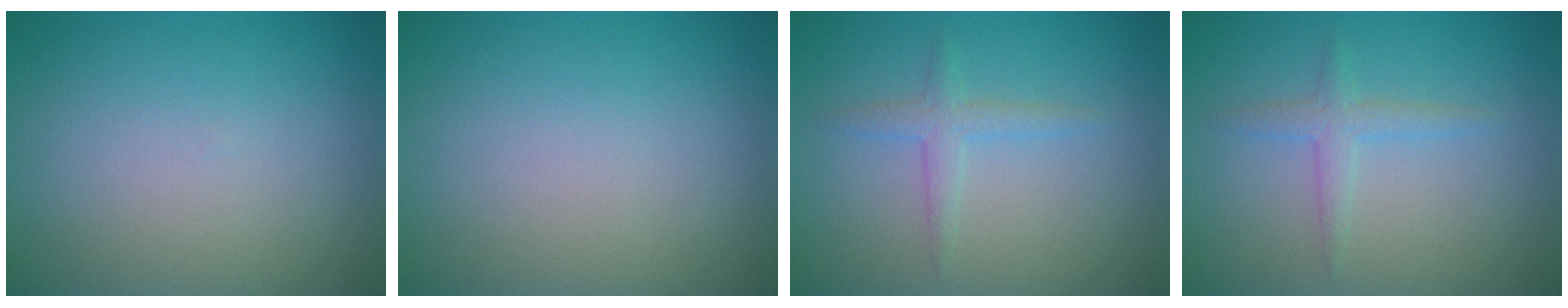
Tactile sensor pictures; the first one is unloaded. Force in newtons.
{"total": 0.0}
{"total": 1.7, "press": 1.7, "slide": 0.1}
{"total": 1.7, "press": 1.7, "slide": 0.1}